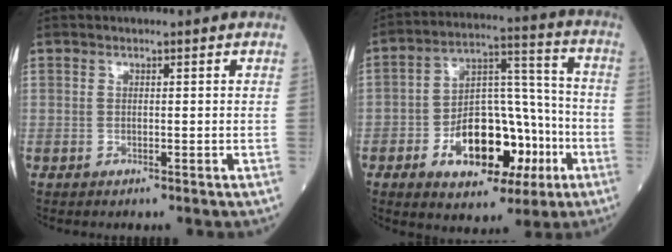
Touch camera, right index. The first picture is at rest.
{"total": 15.3, "force": [-5.7, 8.0, 11.8], "torque": [-0.197, 0.026, -0.080]}